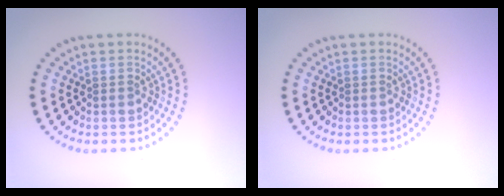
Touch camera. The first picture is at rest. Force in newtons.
{"total": 0.0}